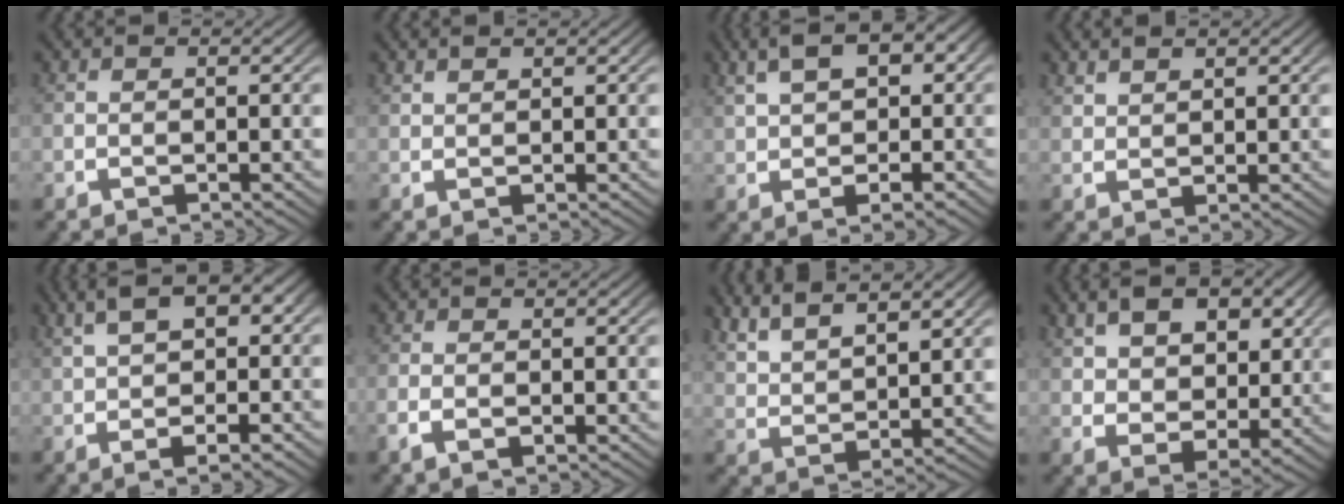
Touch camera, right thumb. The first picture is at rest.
{"total": 1.0, "force": [1.0, 0.0, 0.1], "torque": [0.000, 0.002, 0.023]}
{"total": 6.3, "force": [2.4, 3.2, 4.9], "torque": [-0.068, 0.016, 0.037]}
{"total": 2.0, "force": [1.9, 0.2, 0.4], "torque": [-0.005, 0.005, 0.042]}
{"total": 6.1, "force": [2.0, 2.7, 5.1], "torque": [-0.073, 0.020, 0.026]}
{"total": 1.5, "force": [-0.5, 1.0, 1.0], "torque": [-0.027, -0.005, -0.009]}
{"total": 6.5, "force": [4.9, 2.4, 3.5], "torque": [-0.066, 0.004, 0.095]}
{"total": 6.1, "force": [2.4, 3.9, 4.1], "torque": [-0.070, -0.010, 0.051]}